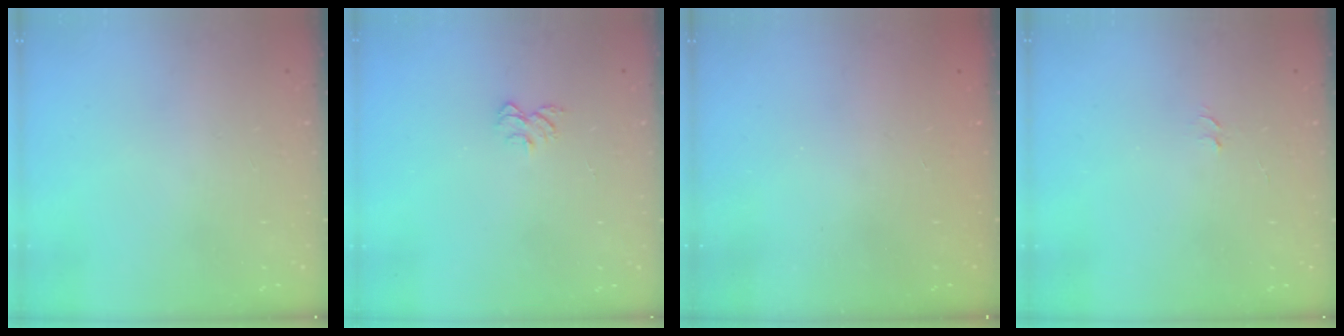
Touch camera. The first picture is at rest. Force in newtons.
{"total": 5.4, "press": 5.4, "slide": 0.5}
{"total": 2.3, "press": 2.2, "slide": 0.7}
{"total": 3.5, "press": 3.5, "slide": 0.3}